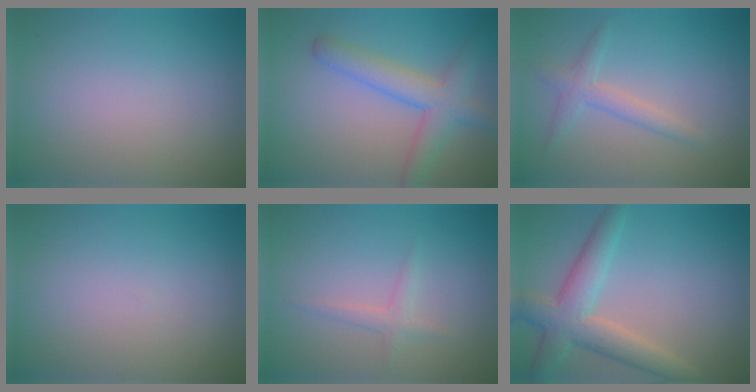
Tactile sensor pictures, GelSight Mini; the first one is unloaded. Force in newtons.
{"total": 4.5, "press": 4.5, "slide": 0.2}
{"total": 2.2, "press": 2.2, "slide": 0.1}
{"total": 0.0}
{"total": 1.3, "press": 1.3, "slide": 0.0}
{"total": 5.2, "press": 5.2, "slide": 0.2}